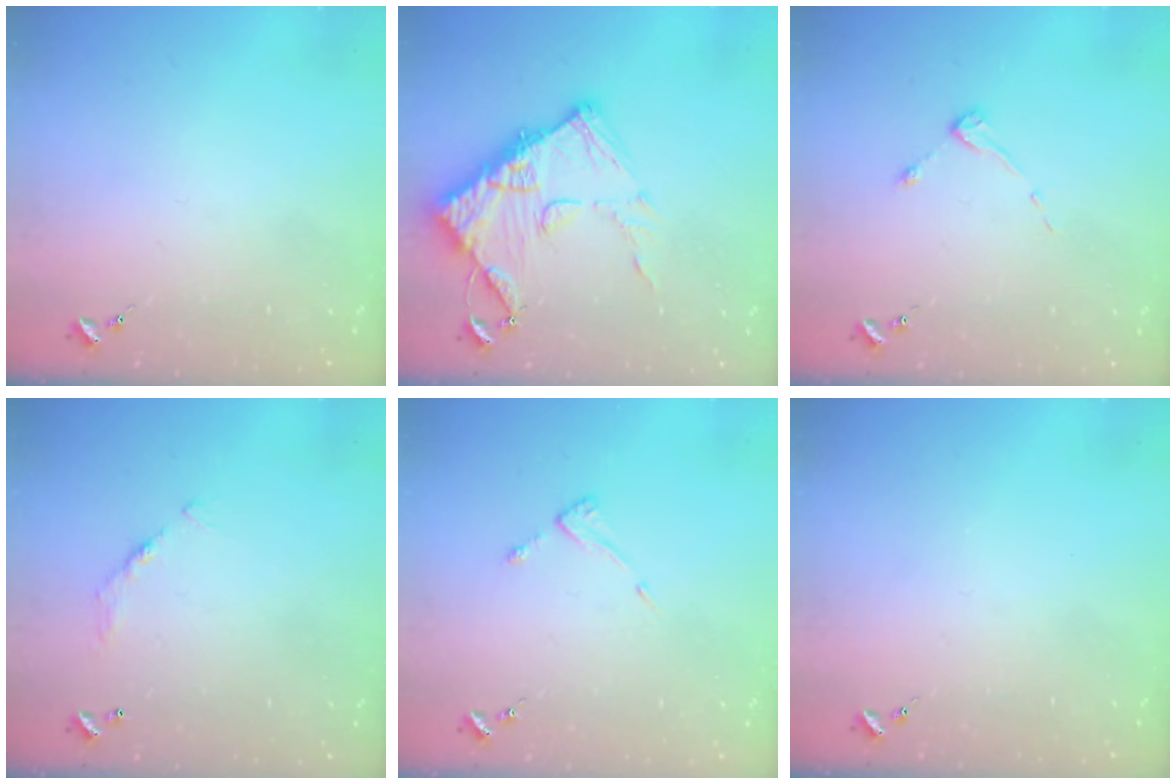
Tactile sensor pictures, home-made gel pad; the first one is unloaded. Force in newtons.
{"total": 14.5, "press": 14.5, "slide": 1.4}
{"total": 3.1, "press": 3.1, "slide": 0.4}
{"total": 6.8, "press": 6.8, "slide": 0.5}
{"total": 3.6, "press": 3.6, "slide": 0.4}
{"total": 0.0}